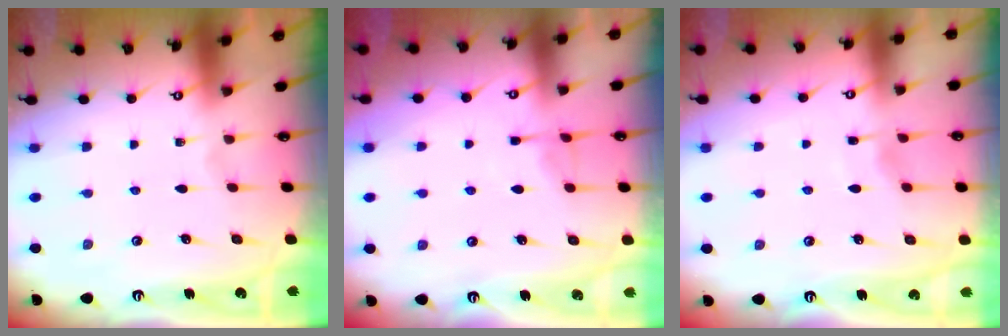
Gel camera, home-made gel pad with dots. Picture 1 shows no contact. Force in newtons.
{"total": 4.4, "press": 4.3, "slide": 0.7}
{"total": 3.2, "press": 3.2, "slide": 0.4}